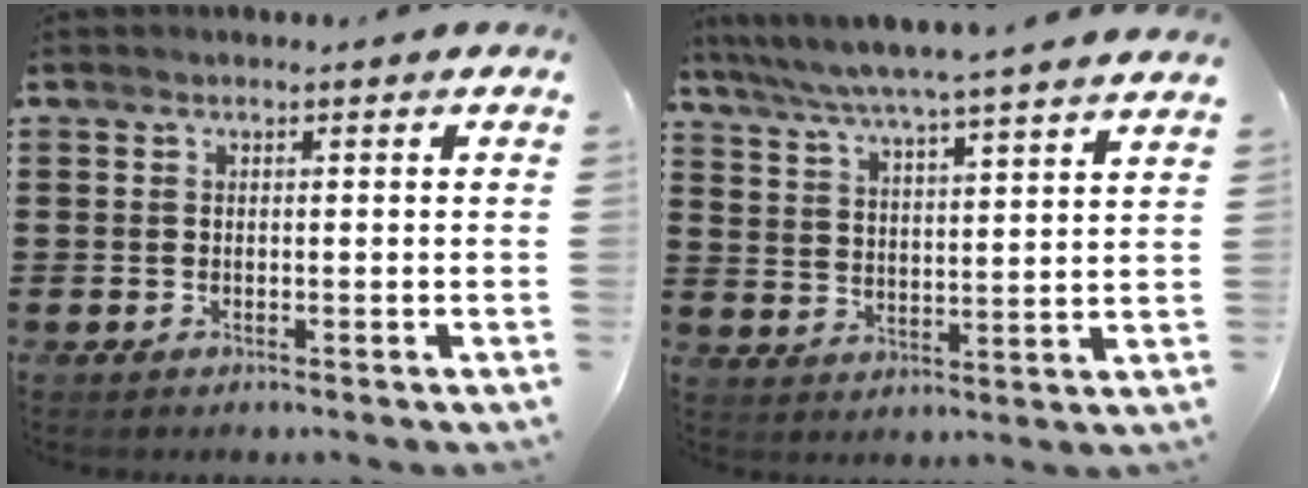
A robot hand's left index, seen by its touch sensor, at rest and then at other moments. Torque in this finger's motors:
{"motor_torque": [2.14, 0.00, 1.05, 0.21]}